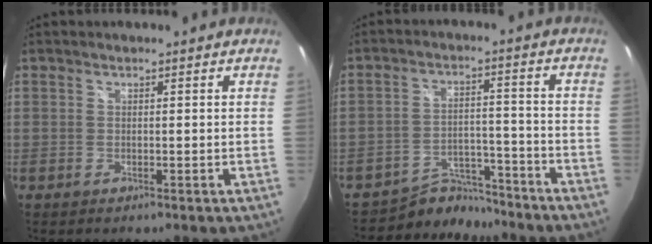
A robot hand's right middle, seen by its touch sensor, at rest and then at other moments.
{"total": 8.0, "force": [-7.5, 2.7, 0.2], "torque": [-0.013, 0.020, -0.119]}